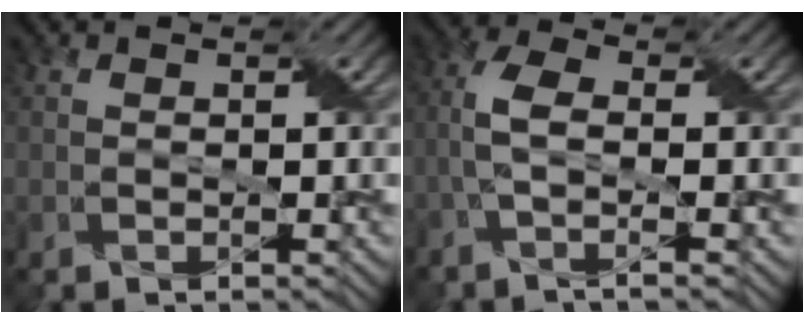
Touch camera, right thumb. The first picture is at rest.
{"total": 4.9, "force": [-1.0, 1.5, 4.6], "torque": [-0.103, 0.006, -0.030]}